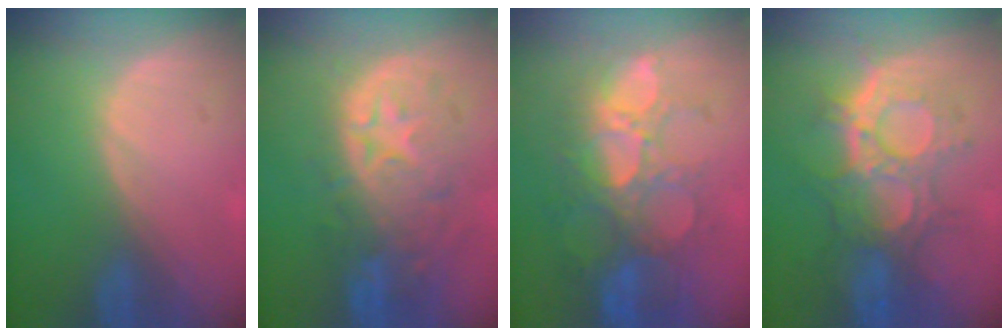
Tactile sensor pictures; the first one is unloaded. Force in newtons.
{"total": 11.0, "press": 9.7, "slide": 5.1}
{"total": 10.8, "press": 9.9, "slide": 4.4}
{"total": 9.4, "press": 9.4, "slide": 1.1}